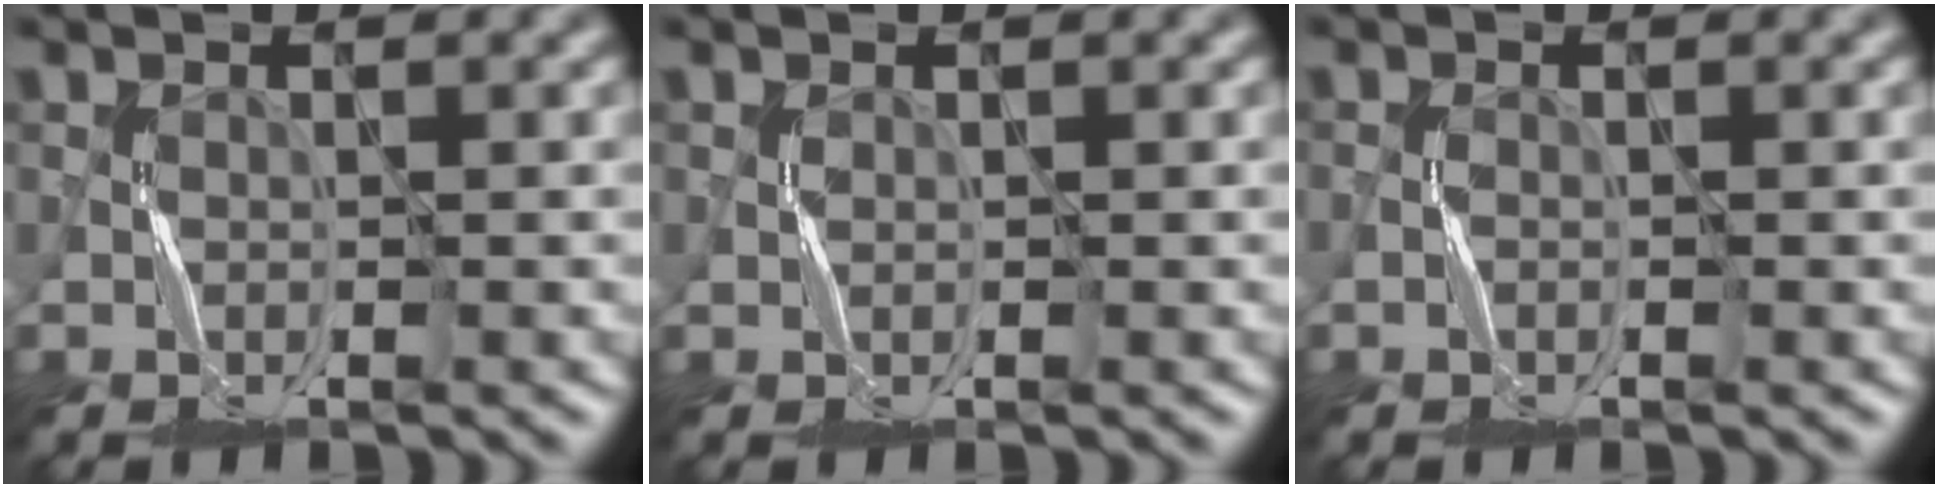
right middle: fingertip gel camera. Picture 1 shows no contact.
{"total": 0.0}
{"total": 0.5, "force": [-0.5, 0.2, -0.1], "torque": [0.002, 0.003, -0.010]}